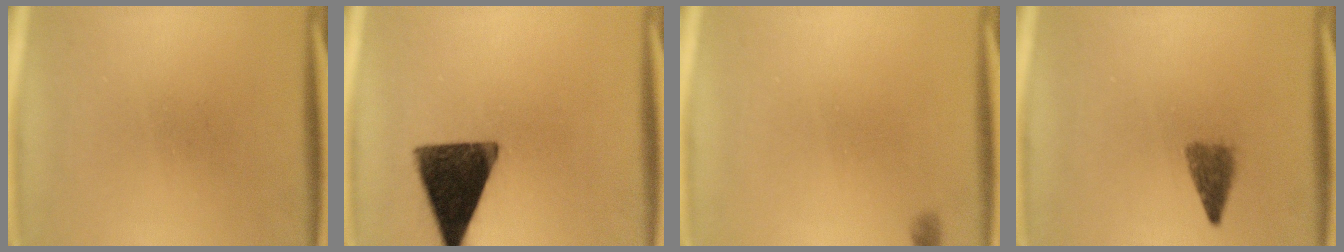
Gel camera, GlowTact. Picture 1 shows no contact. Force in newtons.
{"total": 14.1}
{"total": 0.7}
{"total": 2.8}